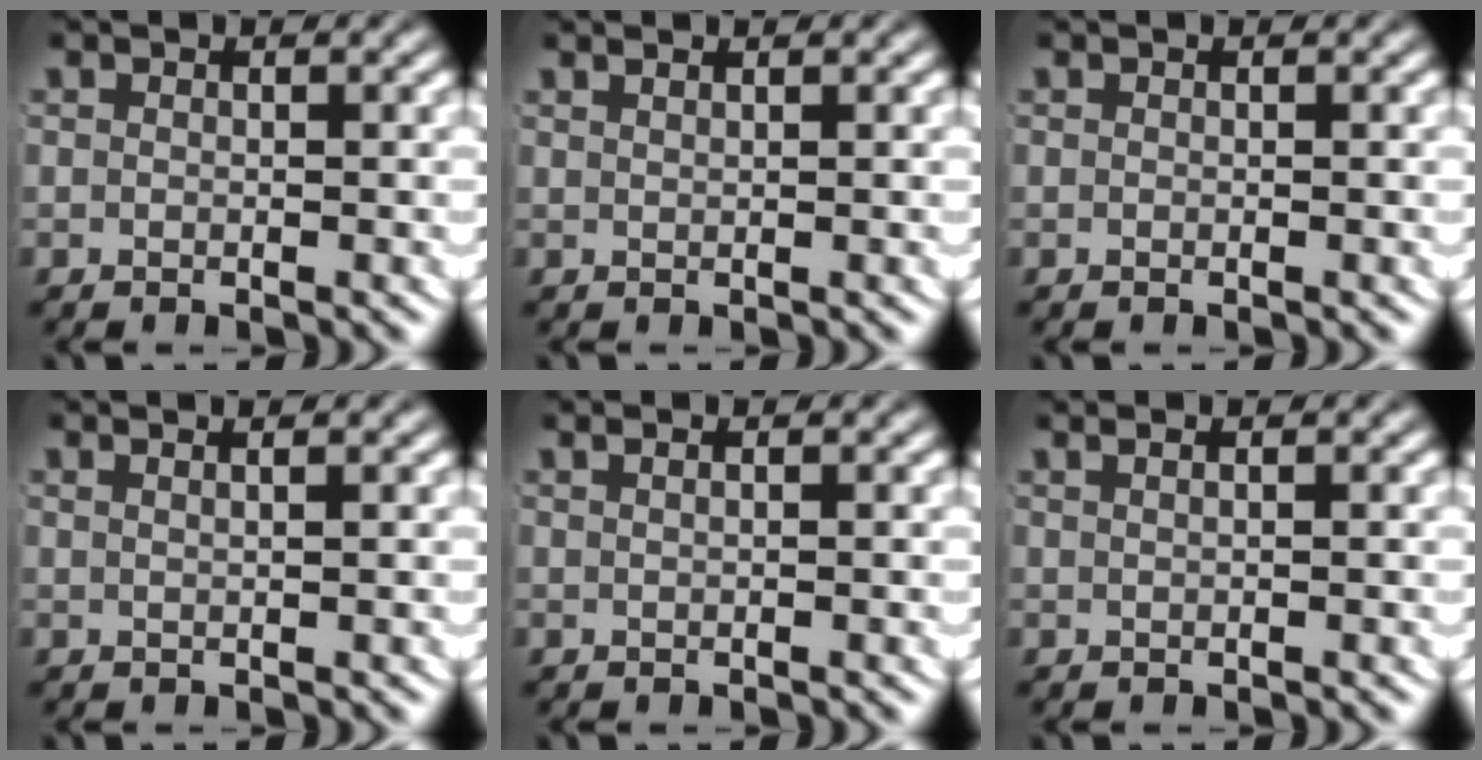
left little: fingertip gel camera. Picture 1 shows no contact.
{"total": 1.0, "force": [0.9, -0.4, 0.3], "torque": [-0.002, 0.000, 0.019]}
{"total": 0.0}
{"total": 1.5, "force": [0.9, -0.4, 1.1], "torque": [-0.012, 0.003, 0.017]}
{"total": 1.1, "force": [0.6, -0.1, 0.9], "torque": [-0.008, 0.008, 0.010]}
{"total": 1.5, "force": [1.0, 0.0, 1.2], "torque": [-0.011, 0.010, 0.015]}